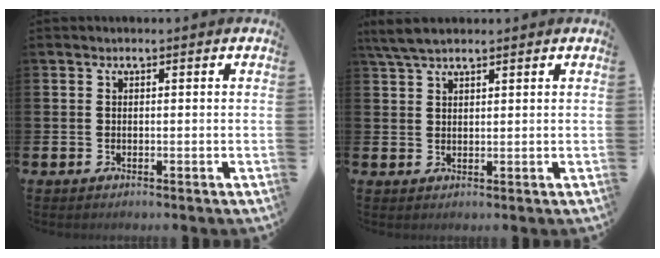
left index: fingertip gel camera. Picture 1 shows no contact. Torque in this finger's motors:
{"motor_torque": [-0.11, -0.16, 0.36, 0.04]}